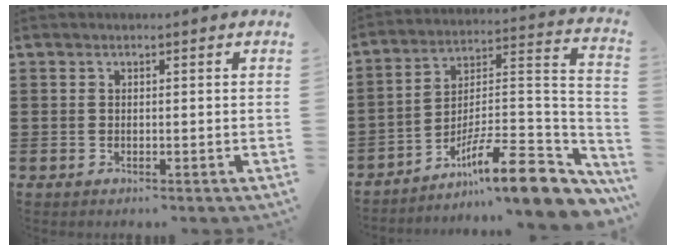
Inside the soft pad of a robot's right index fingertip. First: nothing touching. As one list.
[{"total": 13.5, "force": [-8.9, 3.3, 9.6], "torque": [-0.139, 0.013, -0.159]}]